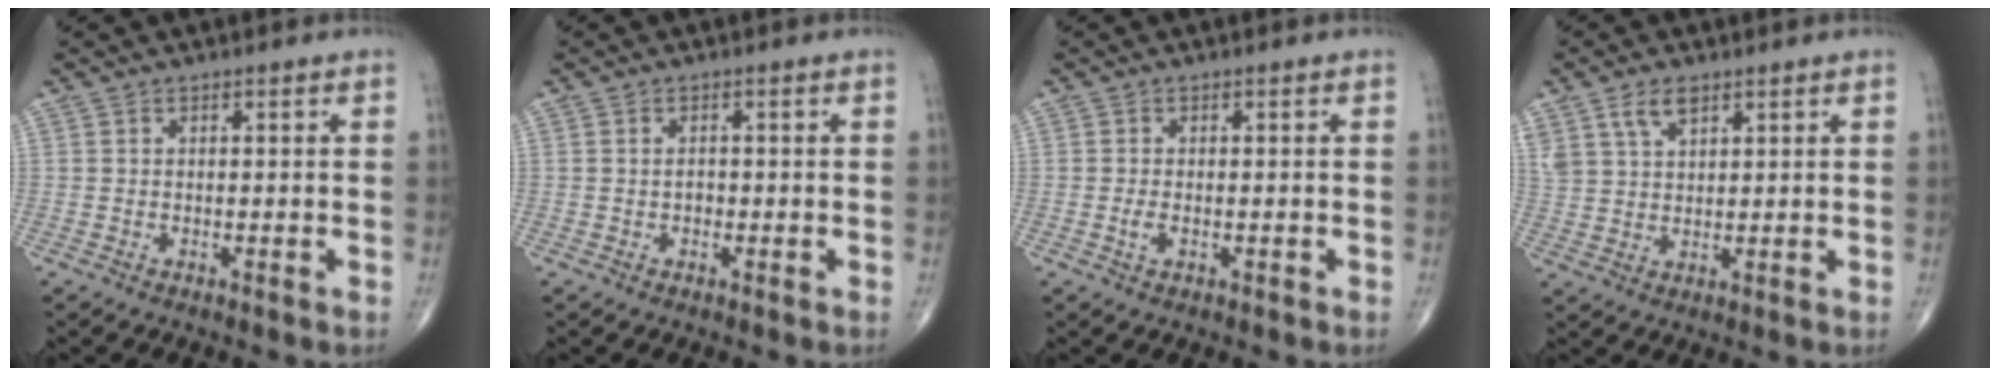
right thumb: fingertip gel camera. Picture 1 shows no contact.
{"total": 1.1, "force": [-0.1, 0.8, 0.7], "torque": [-0.010, 0.002, -0.002]}
{"total": 1.7, "force": [-0.4, 0.9, 1.4], "torque": [-0.032, -0.001, -0.009]}
{"total": 6.1, "force": [3.7, 3.2, 3.7], "torque": [-0.067, -0.010, 0.077]}